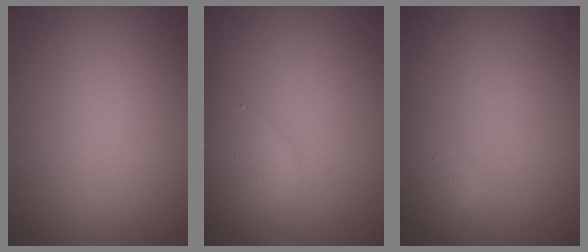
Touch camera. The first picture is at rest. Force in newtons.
{"total": 3.1, "press": 3.1, "slide": 0.1}
{"total": 1.9, "press": 1.9, "slide": 0.1}